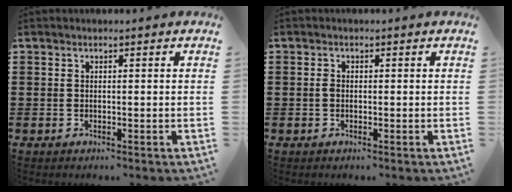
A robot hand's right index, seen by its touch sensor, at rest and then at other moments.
{"total": 1.0, "force": [-0.2, 0.6, 0.7], "torque": [-0.018, 0.001, -0.004]}